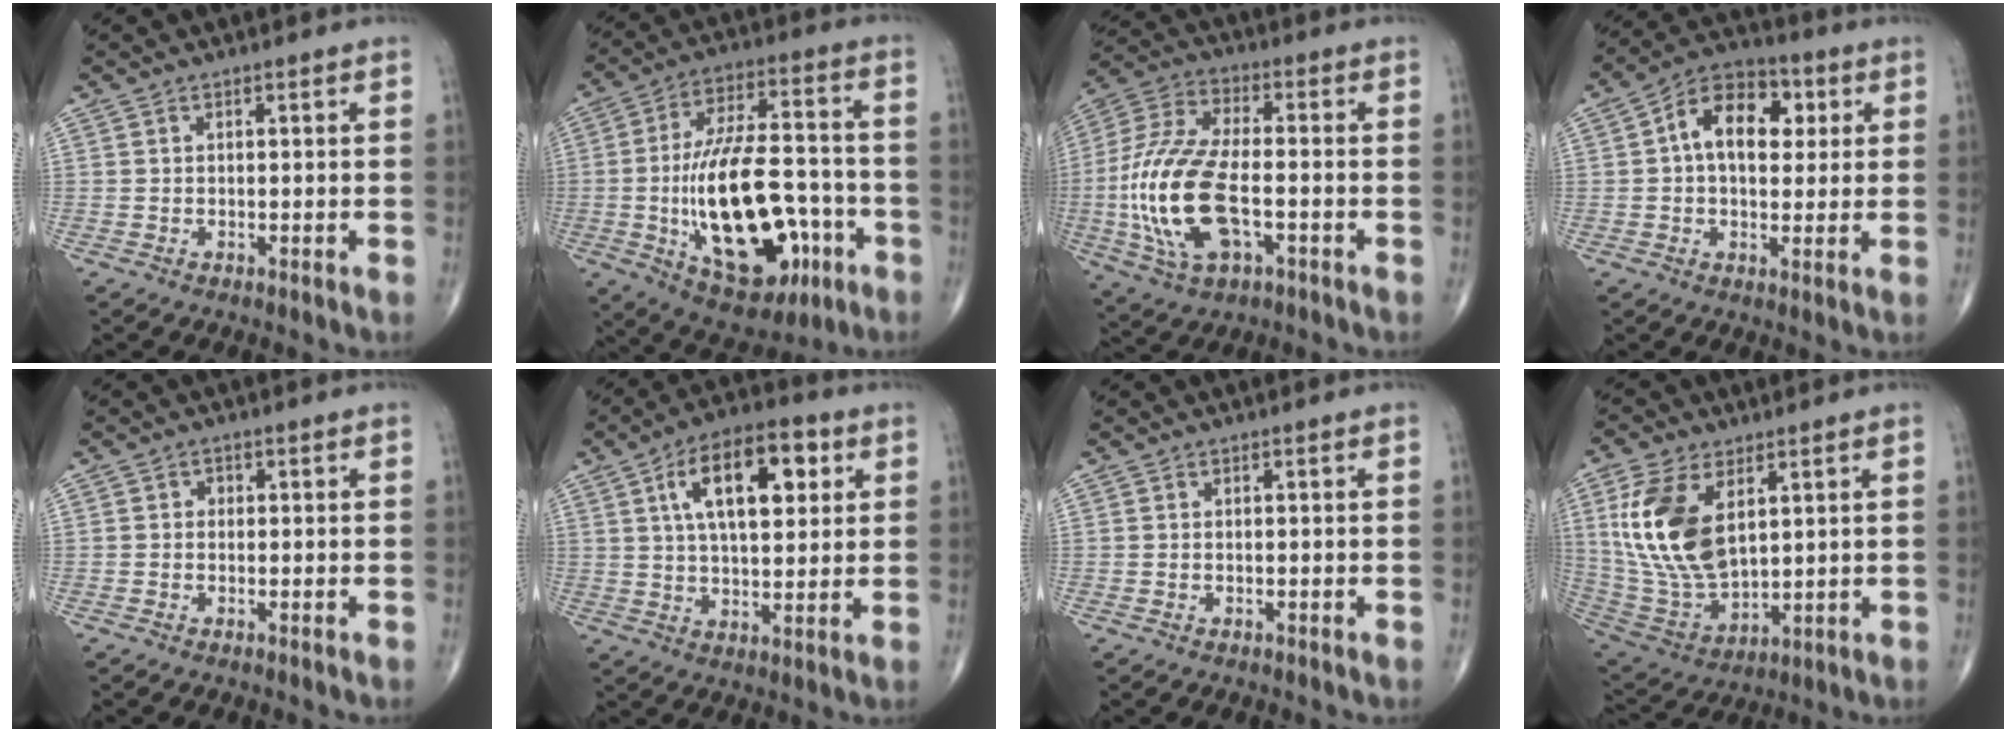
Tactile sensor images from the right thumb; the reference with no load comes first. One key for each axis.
{"total": 24.4, "fx": -6.4, "fy": 12.0, "fz": 20.2, "tx": -0.323, "ty": 0.032, "tz": -0.084}
{"total": 19.5, "fx": -3.9, "fy": 9.2, "fz": 16.7, "tx": -0.367, "ty": 0.018, "tz": -0.068}
{"total": 12.8, "fx": 2.7, "fy": 8.2, "fz": 9.5, "tx": -0.122, "ty": 0.018, "tz": 0.033}
{"total": 1.1, "fx": -0.1, "fy": 1.0, "fz": 0.4, "tx": 0.002, "ty": 0.003, "tz": -0.007}
{"total": 15.7, "fx": 5.2, "fy": 7.5, "fz": 12.8, "tx": -0.185, "ty": 0.000, "tz": 0.082}
{"total": 0.0}
{"total": 17.5, "fx": 5.0, "fy": 9.8, "fz": 13.6, "tx": -0.268, "ty": -0.023, "tz": 0.110}